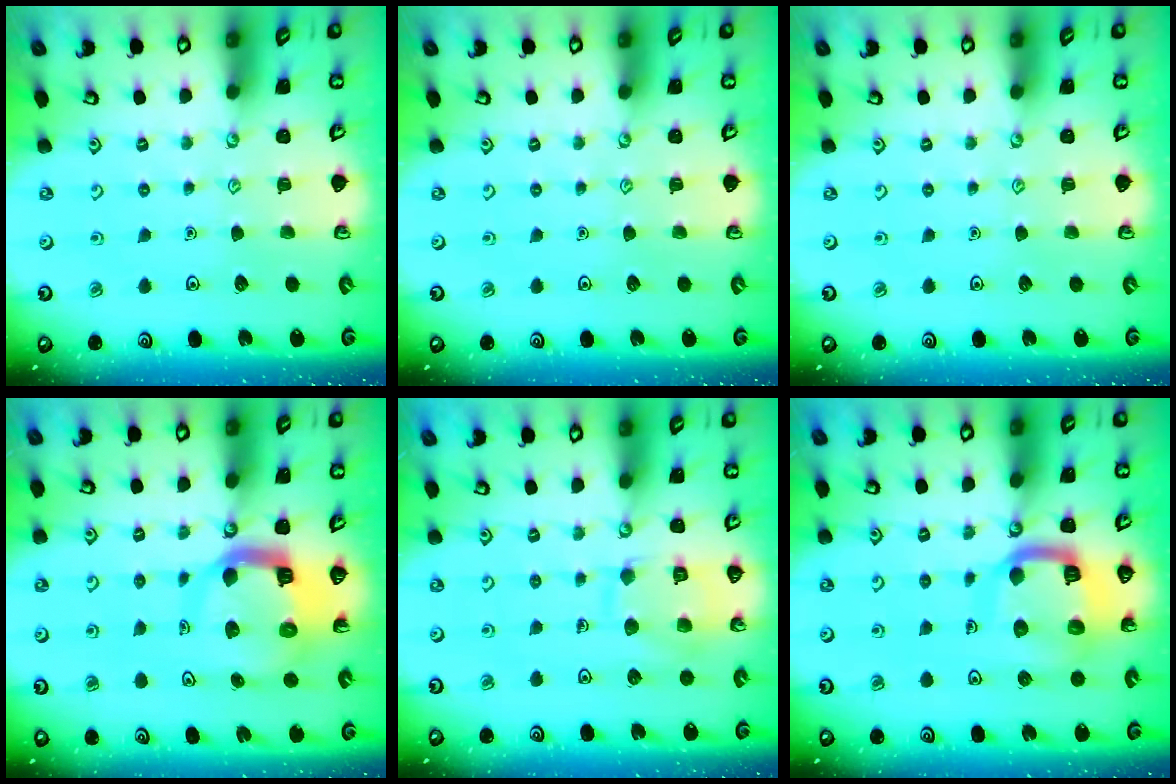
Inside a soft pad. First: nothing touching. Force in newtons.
{"total": 0.0}
{"total": 0.0}
{"total": 9.7, "press": 9.6, "slide": 1.3}
{"total": 11.1, "press": 11.1, "slide": 0.8}
{"total": 13.5, "press": 13.5, "slide": 1.5}